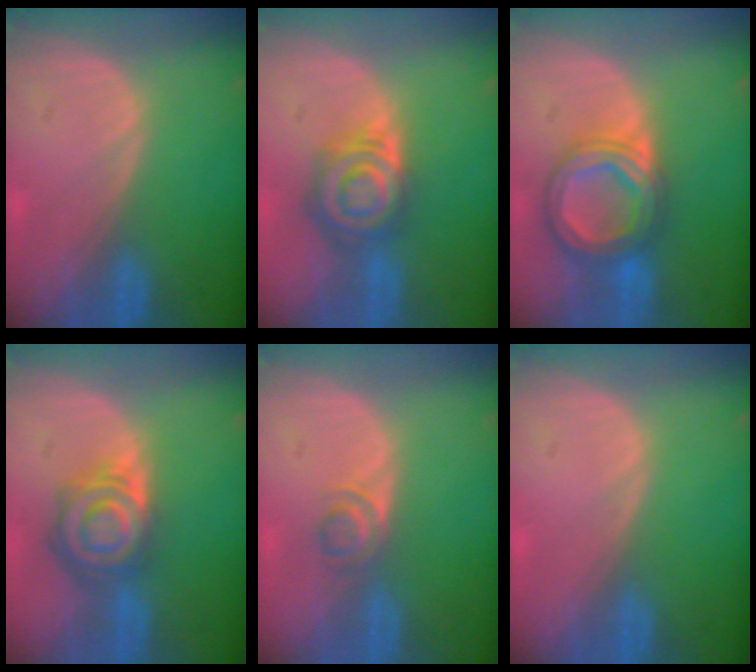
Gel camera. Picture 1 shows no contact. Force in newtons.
{"total": 7.8, "press": 7.0, "slide": 3.4}
{"total": 8.2, "press": 8.2, "slide": 0.6}
{"total": 8.0, "press": 7.1, "slide": 3.7}
{"total": 2.5, "press": 2.4, "slide": 0.8}
{"total": 0.0}